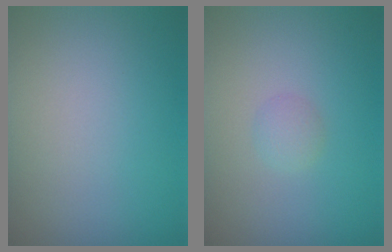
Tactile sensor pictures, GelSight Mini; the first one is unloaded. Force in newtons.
{"total": 1.0, "press": 1.0, "slide": 0.0}